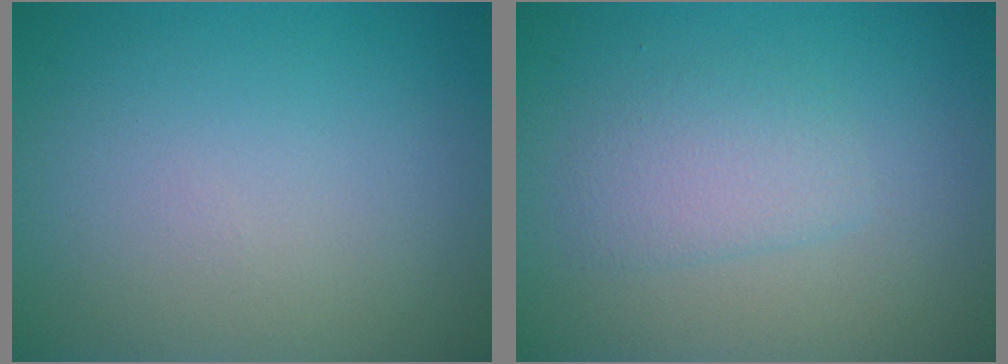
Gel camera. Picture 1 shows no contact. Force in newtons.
{"total": 2.2, "press": 2.2, "slide": 0.1}